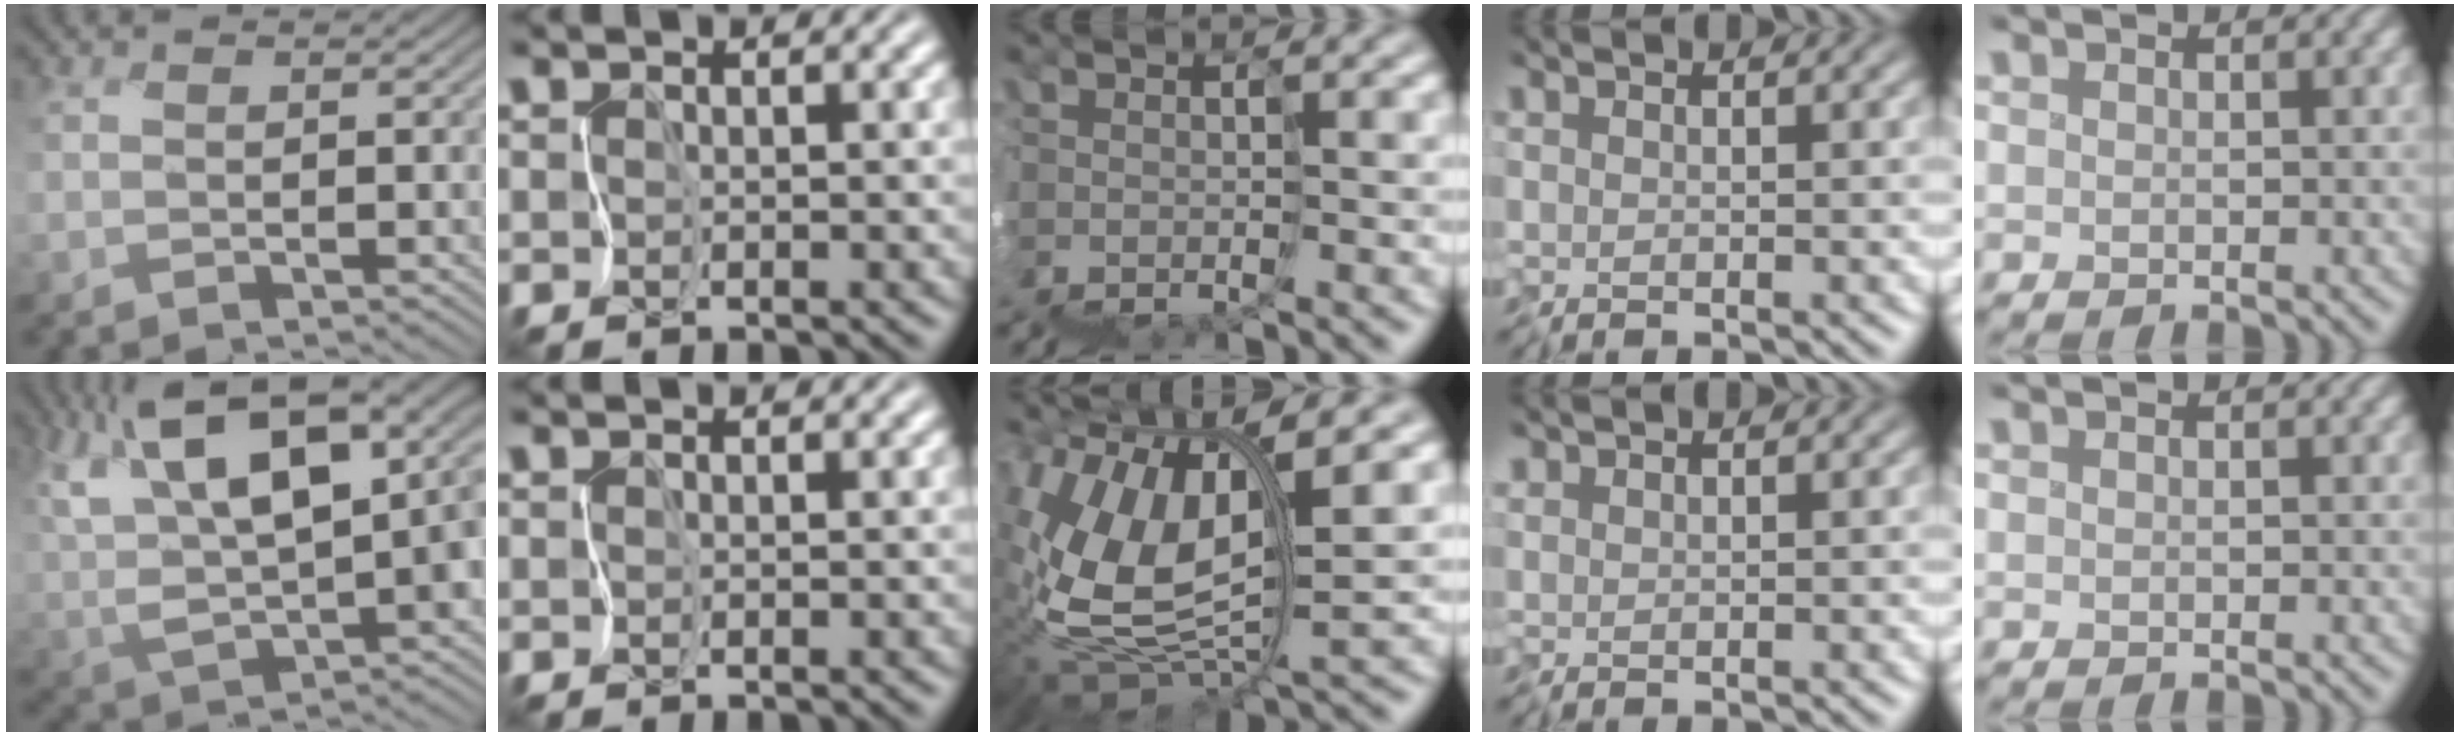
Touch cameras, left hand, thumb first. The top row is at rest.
{"thumb": {"total": 18.0, "force": [5.6, 9.6, 14.2], "torque": [-0.266, 0.011, 0.099]}, "middle": {"total": 6.7, "force": [4.2, 2.0, 4.8], "torque": [-0.135, 0.035, 0.067]}, "ring": {"total": 0.7, "force": [0.7, 0.1, 0.3], "torque": [-0.003, 0.004, 0.011]}}